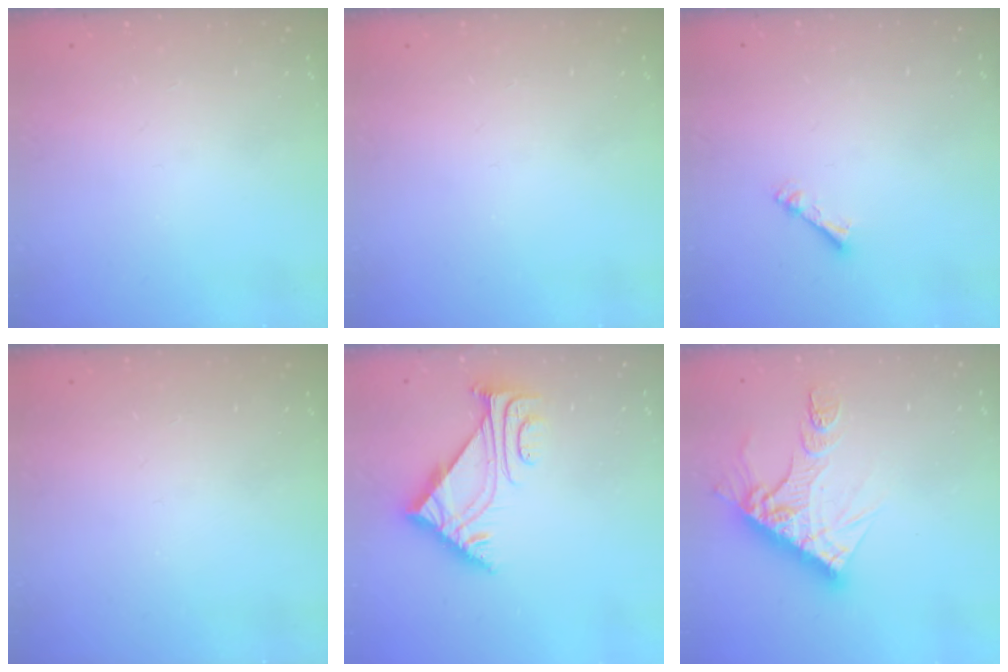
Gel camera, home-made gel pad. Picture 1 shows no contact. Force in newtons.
{"total": 0.0}
{"total": 2.4, "press": 2.4, "slide": 0.4}
{"total": 0.0}
{"total": 6.2, "press": 6.2, "slide": 0.7}
{"total": 13.5, "press": 13.4, "slide": 1.2}